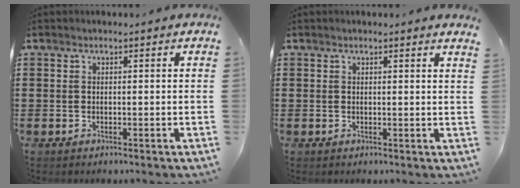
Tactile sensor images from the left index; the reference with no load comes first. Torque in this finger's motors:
{"motor_torque": [0.53, -0.76, -0.23, 0.01]}